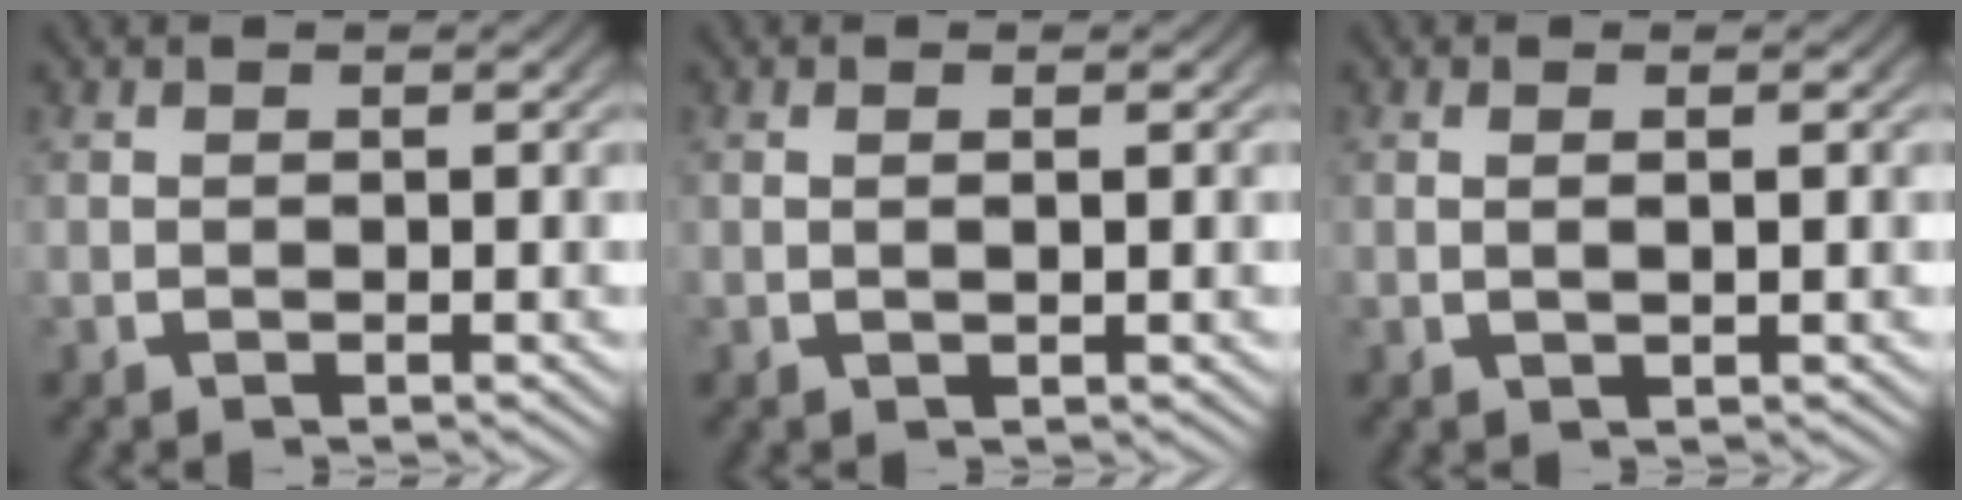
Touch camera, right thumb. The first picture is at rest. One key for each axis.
{"total": 0.7, "fx": 0.2, "fy": 0.0, "fz": 0.7, "tx": -0.013, "ty": -0.002, "tz": 0.006}
{"total": 1.0, "fx": 0.2, "fy": 0.0, "fz": 1.0, "tx": -0.021, "ty": -0.001, "tz": 0.008}